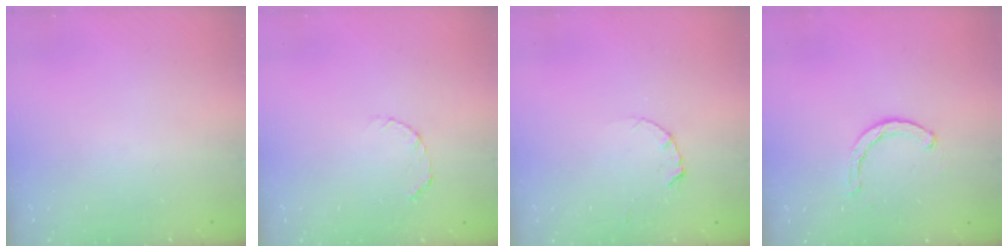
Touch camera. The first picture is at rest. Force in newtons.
{"total": 3.5, "press": 3.5, "slide": 0.4}
{"total": 3.5, "press": 3.5, "slide": 0.4}
{"total": 1.5, "press": 1.5, "slide": 0.3}